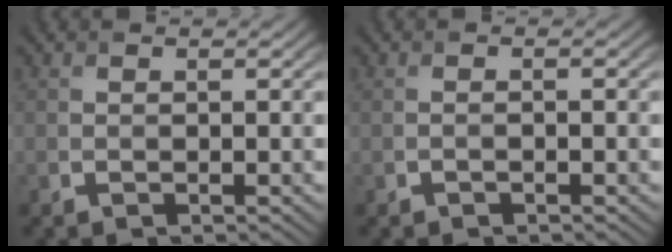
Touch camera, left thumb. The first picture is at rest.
{"total": 0.6, "force": [-0.5, 0.1, 0.4], "torque": [-0.006, 0.001, -0.010]}